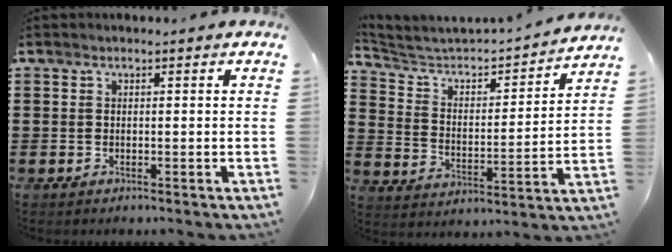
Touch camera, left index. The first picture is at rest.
{"total": 4.0, "force": [3.7, 1.1, 1.2], "torque": [-0.051, -0.035, 0.052]}